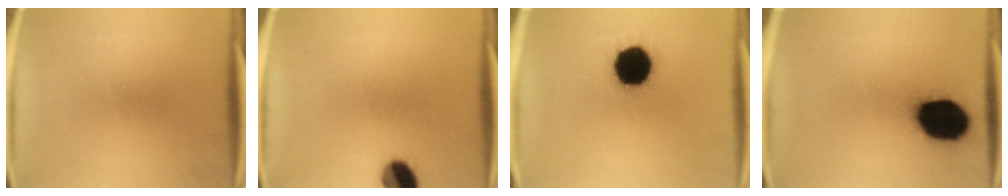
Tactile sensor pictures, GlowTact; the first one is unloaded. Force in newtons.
{"total": 7.2}
{"total": 18.4}
{"total": 19.7}